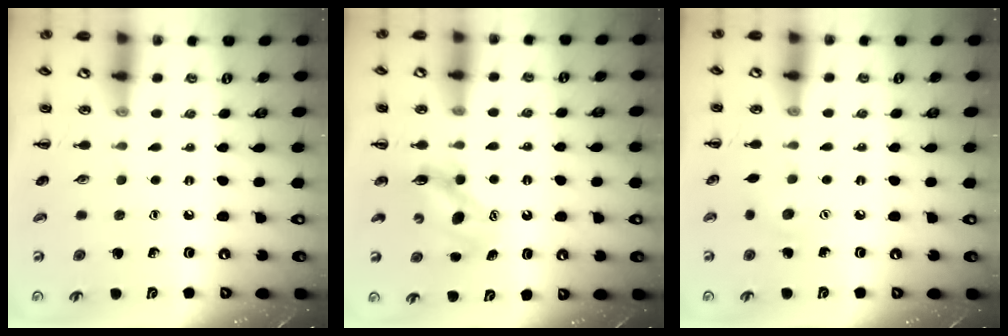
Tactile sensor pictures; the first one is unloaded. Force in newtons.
{"total": 6.6, "press": 6.6, "slide": 0.6}
{"total": 4.1, "press": 4.0, "slide": 1.0}